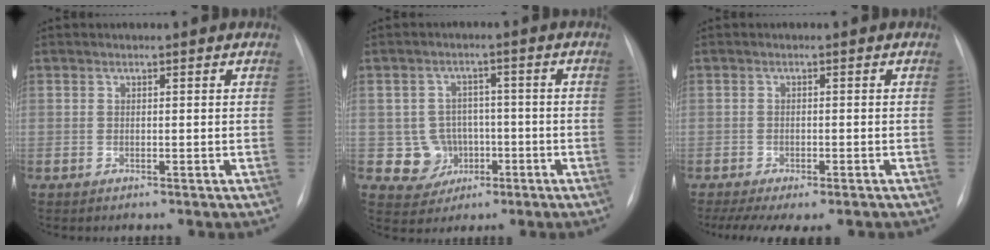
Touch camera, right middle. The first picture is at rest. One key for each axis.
{"total": 5.8, "fx": -1.3, "fy": 5.6, "fz": 0.8, "tx": -0.008, "ty": 0.011, "tz": -0.012}
{"total": 9.1, "fx": -6.7, "fy": 3.0, "fz": 5.3, "tx": -0.085, "ty": -0.004, "tz": -0.096}